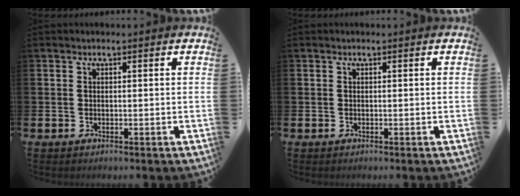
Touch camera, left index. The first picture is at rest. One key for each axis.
{"total": 0.0}